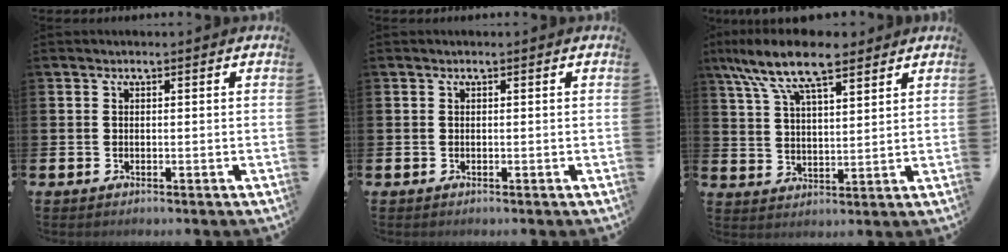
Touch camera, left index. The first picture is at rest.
{"total": 0.0}
{"total": 10.0, "force": [8.1, 2.7, 5.2], "torque": [-0.125, -0.020, 0.150]}